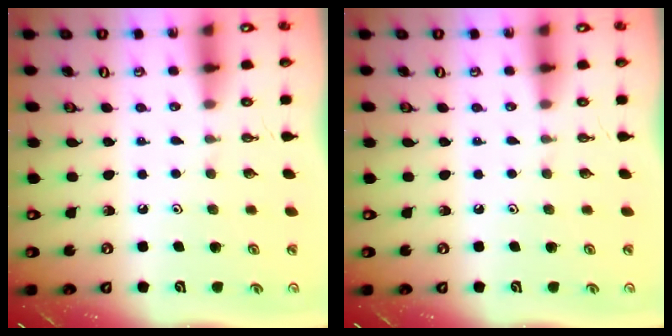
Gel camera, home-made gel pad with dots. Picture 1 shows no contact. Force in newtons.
{"total": 0.0}